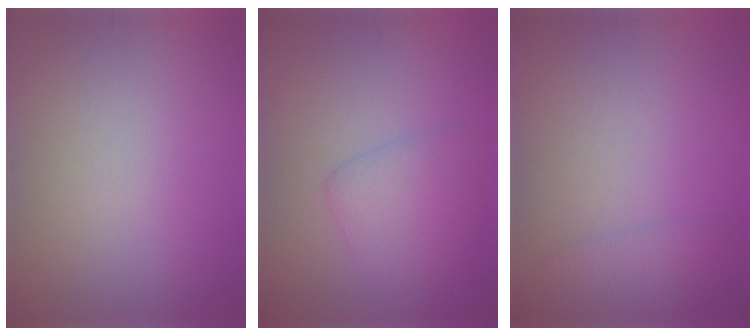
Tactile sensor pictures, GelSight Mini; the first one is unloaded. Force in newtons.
{"total": 3.0, "press": 3.0, "slide": 0.2}
{"total": 1.5, "press": 1.5, "slide": 0.0}